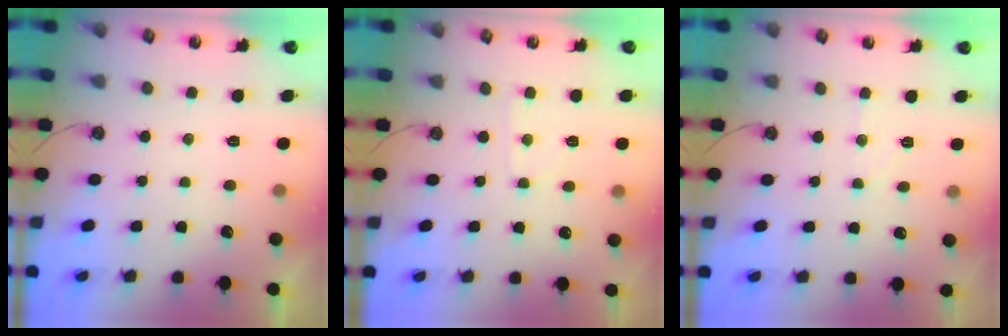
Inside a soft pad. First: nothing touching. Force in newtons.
{"total": 4.1, "press": 4.1, "slide": 0.4}
{"total": 5.0, "press": 5.0, "slide": 0.7}